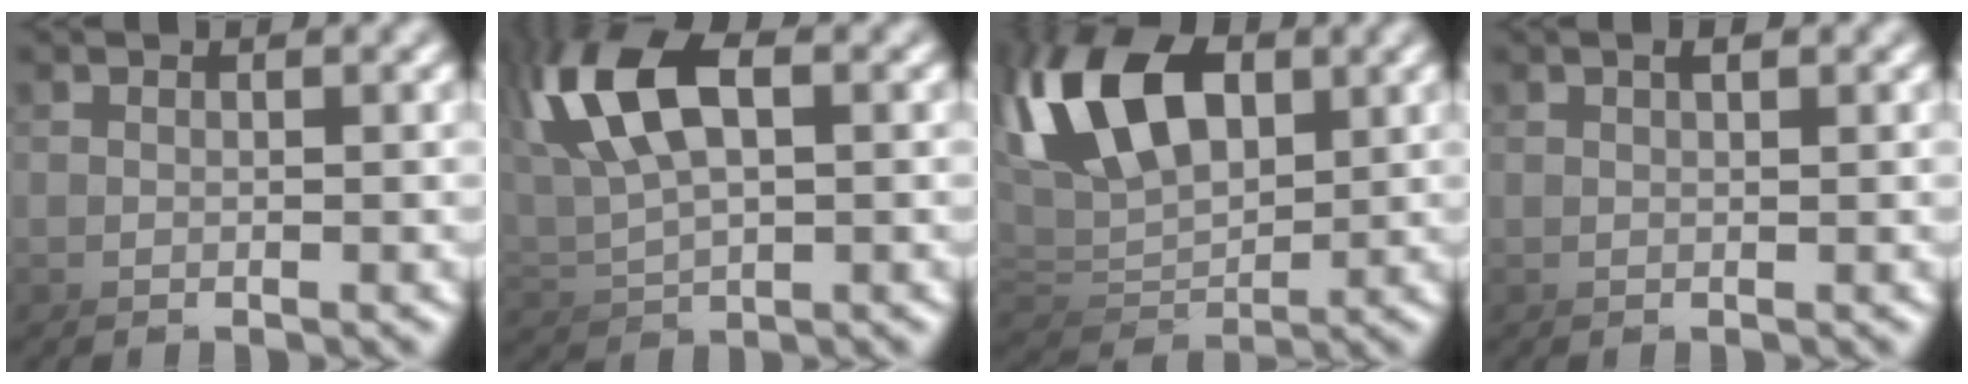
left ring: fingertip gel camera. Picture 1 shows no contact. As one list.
[{"total": 5.1, "force": [2.4, 2.8, 3.5], "torque": [-0.132, 0.009, 0.034]}, {"total": 6.5, "force": [2.5, 4.6, 3.9], "torque": [-0.095, 0.011, 0.026]}, {"total": 1.0, "force": [-0.3, -0.9, 0.1], "torque": [0.006, 0.011, -0.009]}]